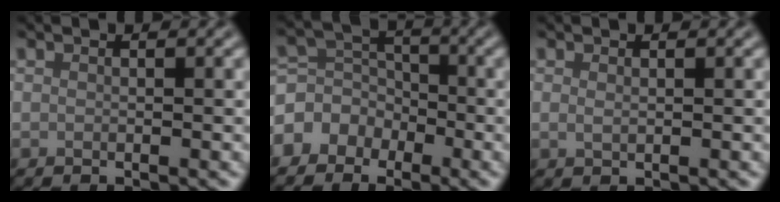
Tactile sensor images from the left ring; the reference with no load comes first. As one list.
[{"total": 4.3, "force": [-2.1, 3.6, 1.0], "torque": [0.007, 0.016, -0.052]}, {"total": 0.7, "force": [0.3, 0.3, 0.6], "torque": [-0.011, -0.001, 0.005]}]